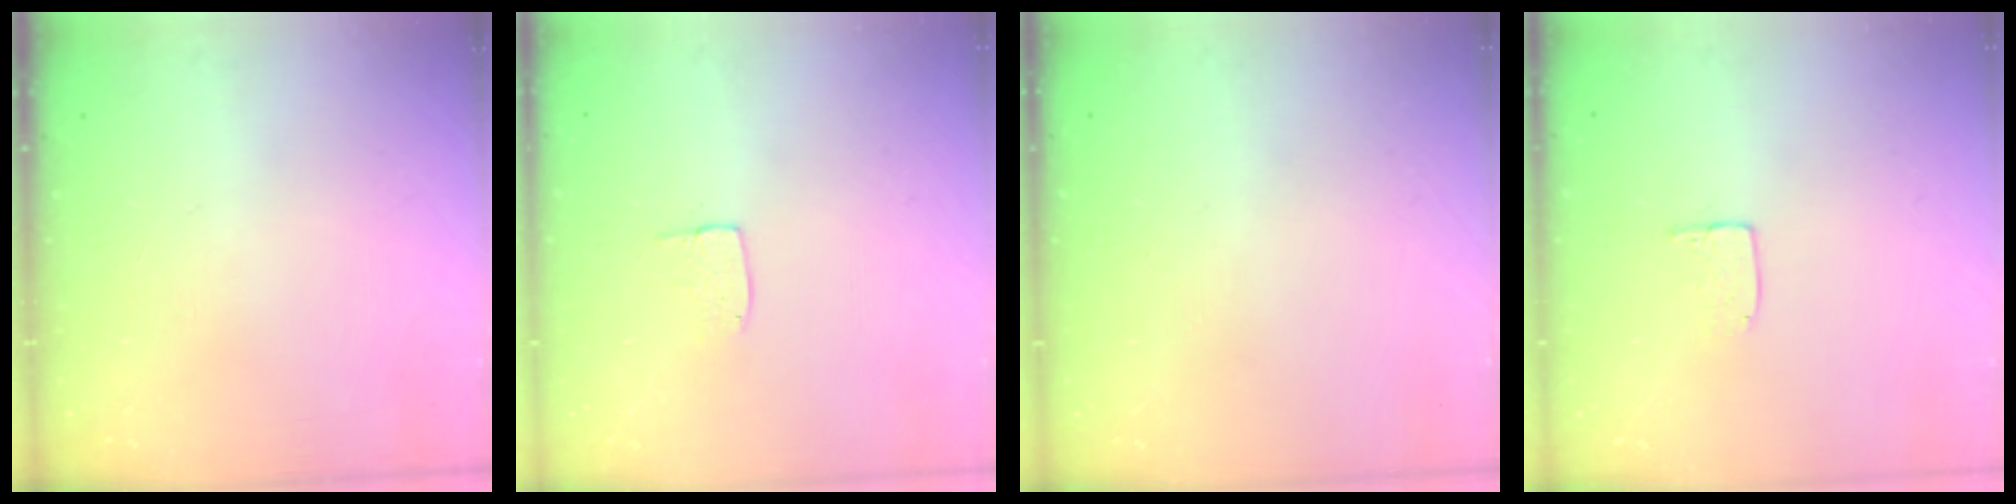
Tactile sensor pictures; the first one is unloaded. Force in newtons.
{"total": 3.8, "press": 3.8, "slide": 0.2}
{"total": 0.0}
{"total": 5.2, "press": 5.2, "slide": 0.4}